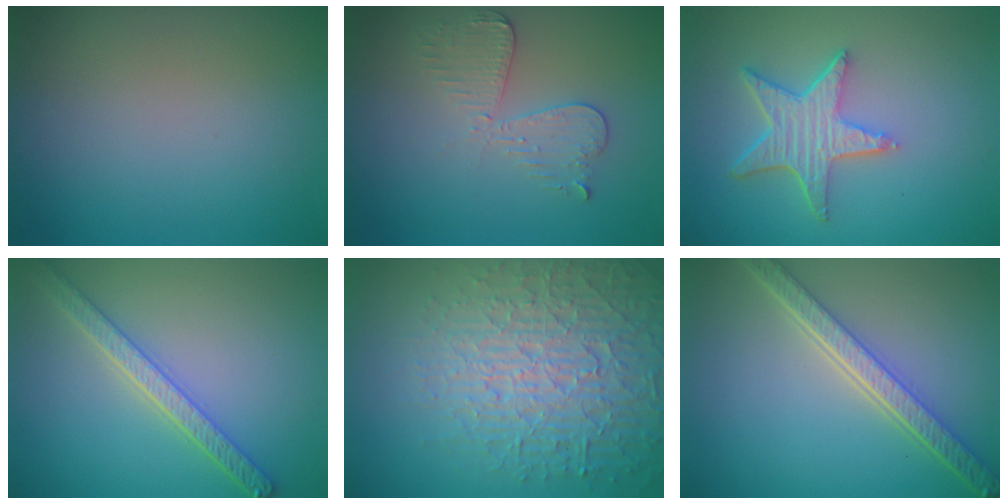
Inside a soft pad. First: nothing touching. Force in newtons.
{"total": 3.0, "press": 2.7, "slide": 1.2}
{"total": 5.0, "press": 3.9, "slide": 3.1}
{"total": 4.3, "press": 3.9, "slide": 1.9}
{"total": 7.2, "press": 7.0, "slide": 1.7}
{"total": 5.7, "press": 4.2, "slide": 3.9}